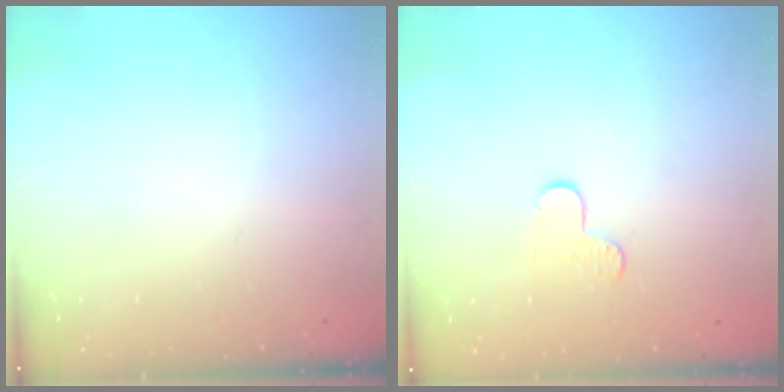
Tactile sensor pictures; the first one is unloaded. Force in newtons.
{"total": 6.2, "press": 6.2, "slide": 0.6}